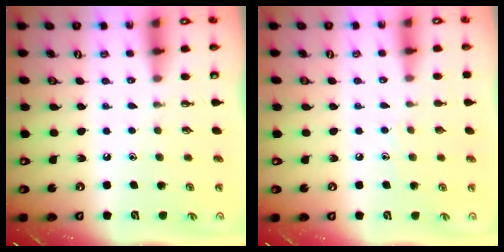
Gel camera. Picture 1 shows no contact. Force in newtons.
{"total": 4.5, "press": 4.5, "slide": 0.5}